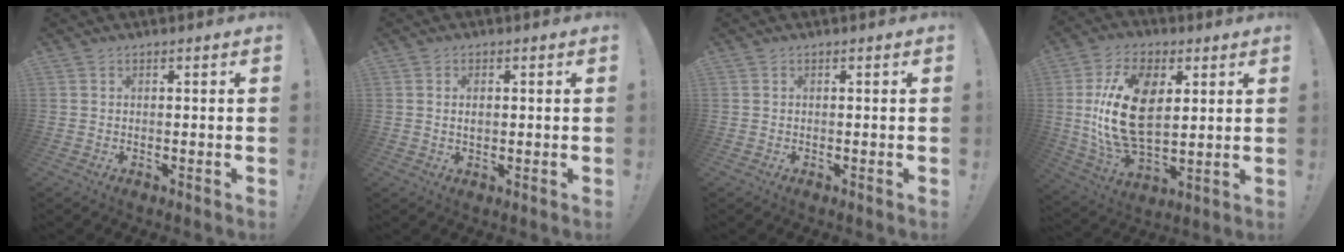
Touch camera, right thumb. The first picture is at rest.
{"total": 1.9, "force": [0.5, 1.2, 1.4], "torque": [-0.022, 0.003, 0.006]}
{"total": 0.0}
{"total": 20.7, "force": [3.3, 12.4, 16.2], "torque": [-0.311, 0.000, 0.056]}